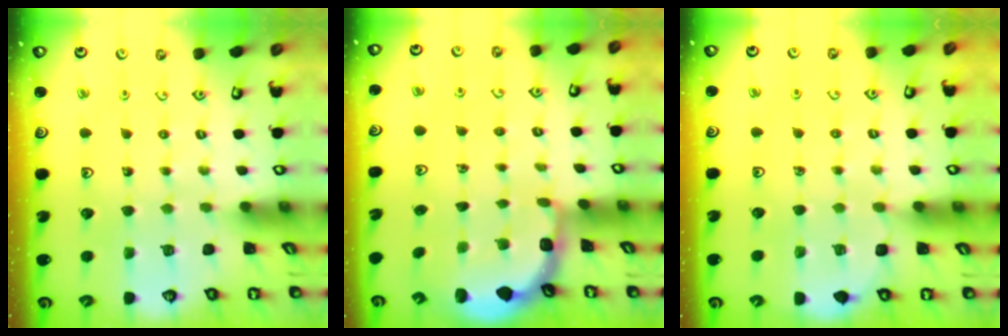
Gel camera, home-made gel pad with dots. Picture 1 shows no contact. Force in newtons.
{"total": 2.3, "press": 1.7, "slide": 1.6}
{"total": 5.2, "press": 4.7, "slide": 2.1}